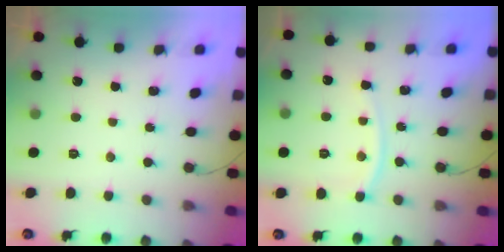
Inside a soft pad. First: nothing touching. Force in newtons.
{"total": 7.9, "press": 7.8, "slide": 1.1}